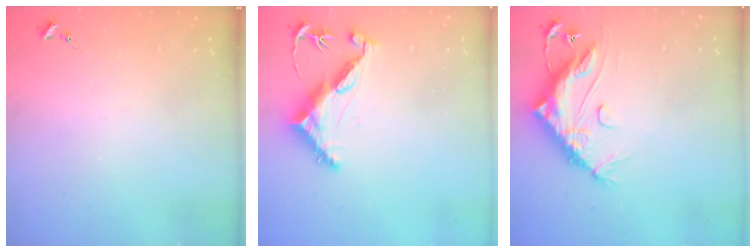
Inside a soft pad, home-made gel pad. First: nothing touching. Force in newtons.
{"total": 11.7, "press": 11.7, "slide": 1.0}
{"total": 15.2, "press": 15.2, "slide": 1.0}